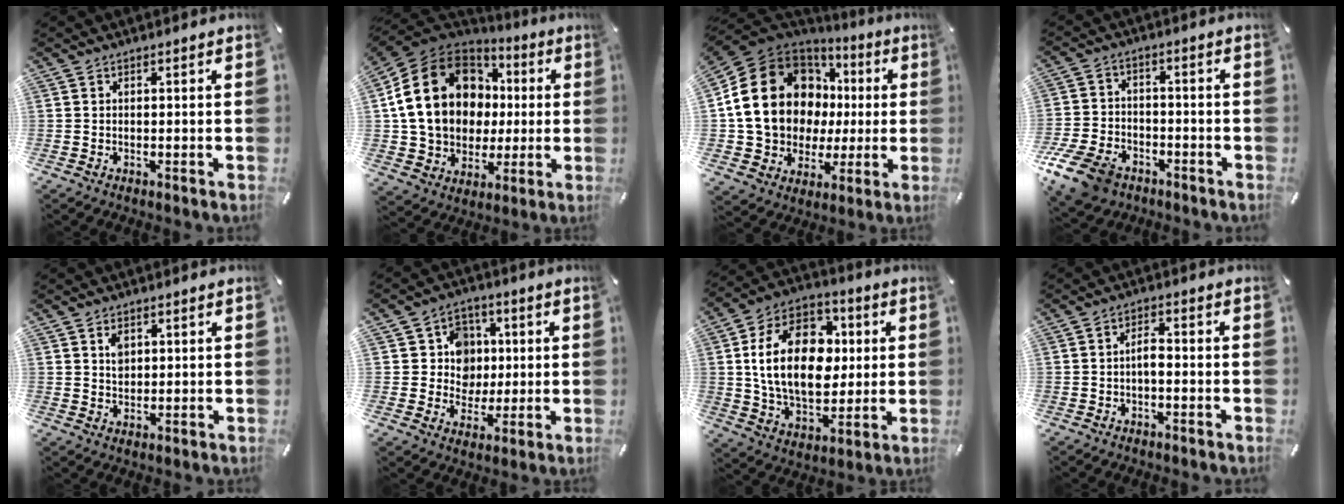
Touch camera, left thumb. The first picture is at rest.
{"total": 21.3, "force": [3.3, 17.5, 11.8], "torque": [-0.228, 0.000, 0.070]}
{"total": 21.4, "force": [3.8, 17.5, 11.8], "torque": [-0.226, -0.016, 0.087]}
{"total": 11.3, "force": [-7.1, 7.0, 5.3], "torque": [-0.107, 0.044, -0.129]}
{"total": 2.8, "force": [1.0, 2.1, 1.4], "torque": [-0.016, -0.005, 0.016]}
{"total": 9.3, "force": [1.1, 9.0, 2.2], "torque": [-0.034, 0.000, 0.026]}
{"total": 20.7, "force": [2.0, 14.5, 14.6], "torque": [-0.273, 0.007, 0.034]}
{"total": 3.3, "force": [-1.1, 1.4, 2.8], "torque": [-0.050, 0.011, -0.021]}